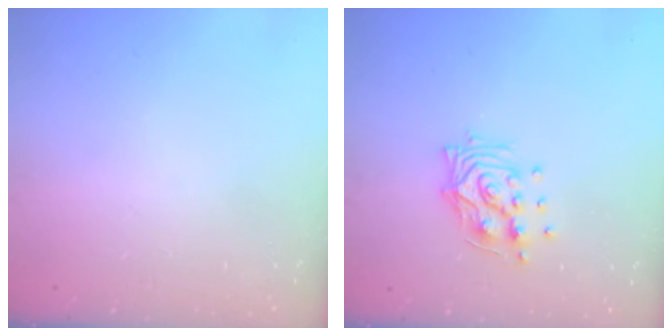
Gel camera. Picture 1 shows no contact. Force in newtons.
{"total": 11.7, "press": 11.7, "slide": 0.6}